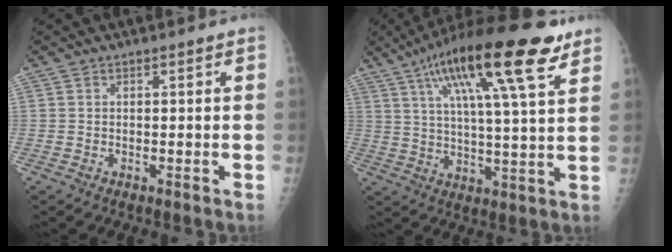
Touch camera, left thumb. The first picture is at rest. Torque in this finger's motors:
{"motor_torque": [0.49, 0.85, 1.82, -0.96, 0.44]}